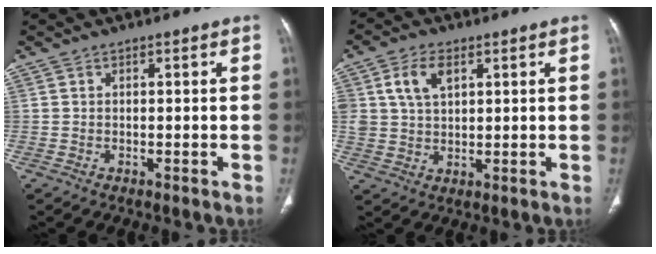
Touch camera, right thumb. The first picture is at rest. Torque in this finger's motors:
{"motor_torque": [0.17, 0.14, 0.63, 0.68, 0.23]}